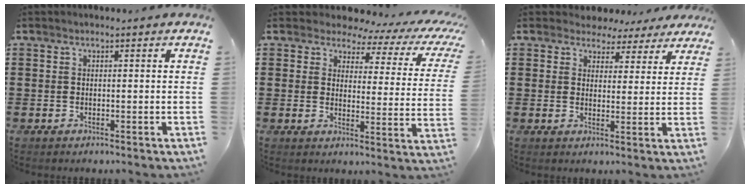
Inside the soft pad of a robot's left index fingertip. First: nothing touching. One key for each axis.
{"total": 3.4, "fx": 2.5, "fy": 1.6, "fz": 1.7, "tx": -0.044, "ty": -0.014, "tz": 0.034}
{"total": 3.6, "fx": 3.0, "fy": 1.9, "fz": 0.4, "tx": -0.017, "ty": -0.008, "tz": 0.052}